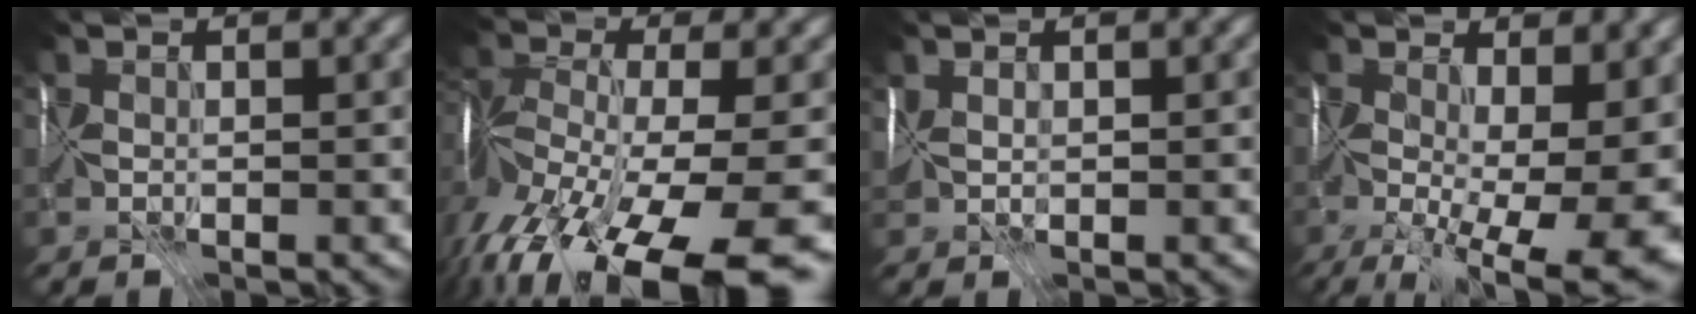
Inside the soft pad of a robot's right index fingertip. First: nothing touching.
{"total": 16.2, "force": [-9.6, 6.2, 11.5], "torque": [-0.254, -0.025, -0.149]}
{"total": 1.7, "force": [0.6, 1.1, 1.1], "torque": [-0.028, 0.007, 0.010]}
{"total": 16.2, "force": [-3.0, 7.7, 14.0], "torque": [-0.203, -0.037, -0.007]}